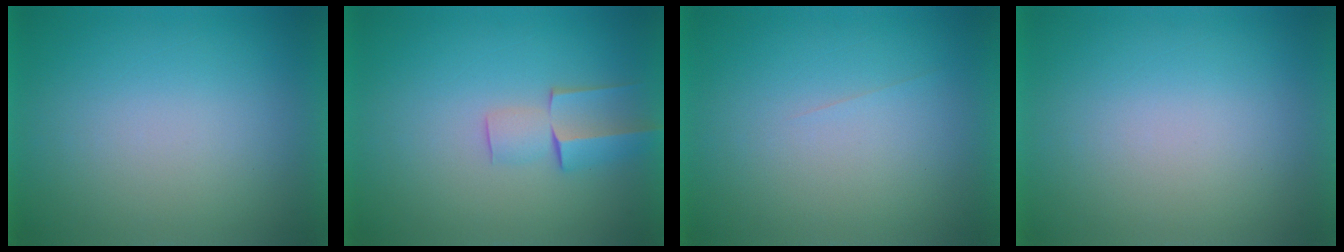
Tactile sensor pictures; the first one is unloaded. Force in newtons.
{"total": 2.6}
{"total": 1.5}
{"total": 0.0}